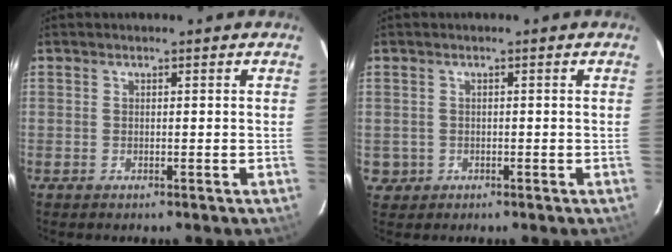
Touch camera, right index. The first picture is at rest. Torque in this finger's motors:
{"motor_torque": [-0.40, 0.09, -1.05, -0.21]}